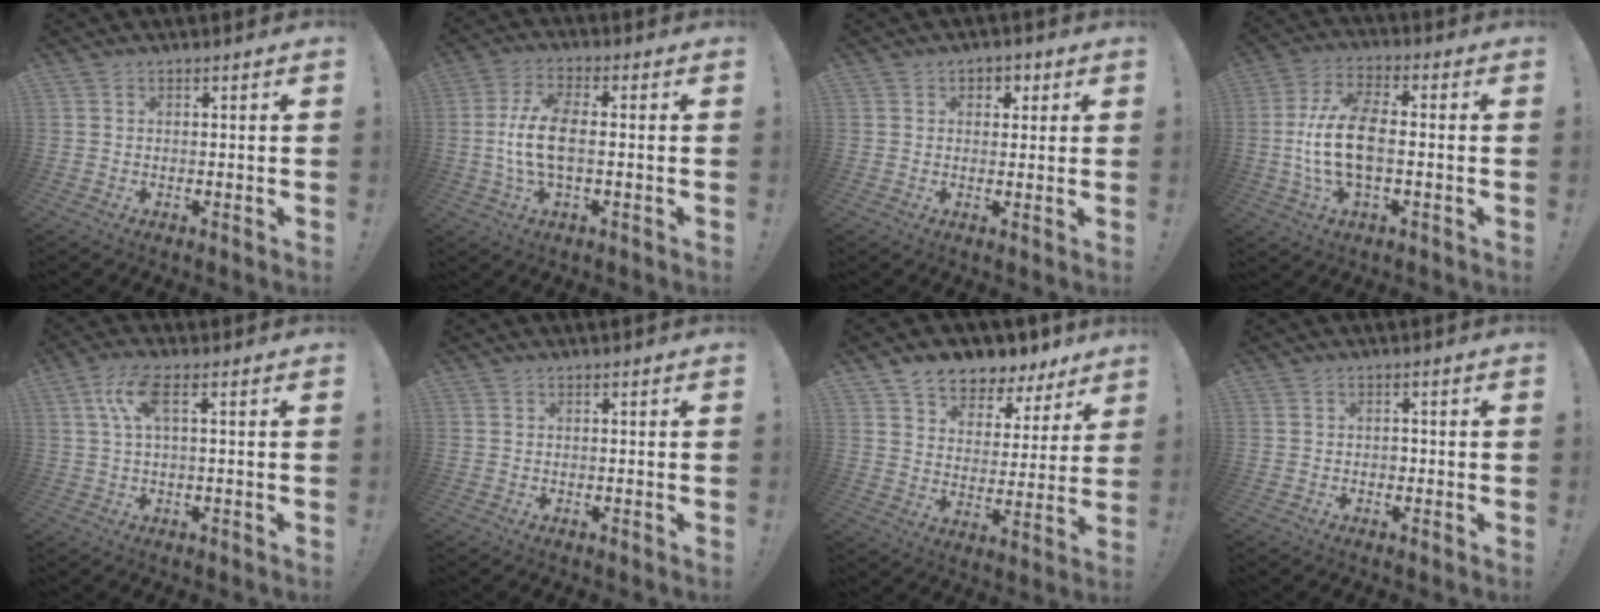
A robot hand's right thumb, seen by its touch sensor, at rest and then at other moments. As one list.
[{"total": 10.1, "force": [-0.6, 4.2, 9.2], "torque": [-0.187, 0.001, -0.008]}, {"total": 4.2, "force": [1.4, 3.8, 1.2], "torque": [-0.009, -0.004, 0.022]}, {"total": 13.4, "force": [-1.4, 6.1, 11.9], "torque": [-0.248, 0.002, -0.026]}, {"total": 8.4, "force": [2.2, 3.1, 7.5], "torque": [-0.152, 0.007, 0.045]}, {"total": 0.0}, {"total": 7.9, "force": [6.4, 4.3, 1.8], "torque": [-0.028, -0.061, 0.119]}, {"total": 1.1, "force": [-0.5, 0.9, 0.5], "torque": [-0.008, 0.004, -0.011]}]